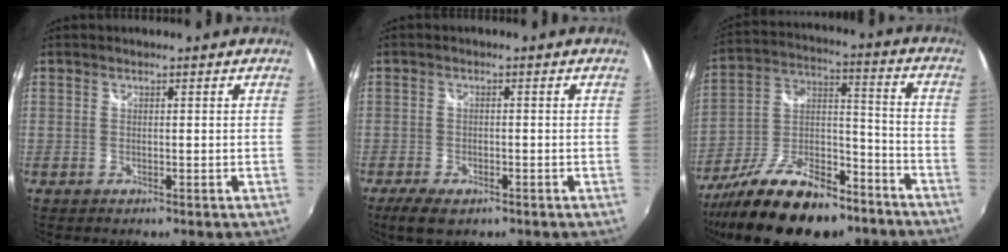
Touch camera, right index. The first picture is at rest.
{"total": 5.5, "force": [-3.8, 2.3, 3.3], "torque": [-0.083, -0.022, -0.065]}
{"total": 23.1, "force": [-15.8, 9.6, 13.8], "torque": [-0.261, -0.008, -0.253]}